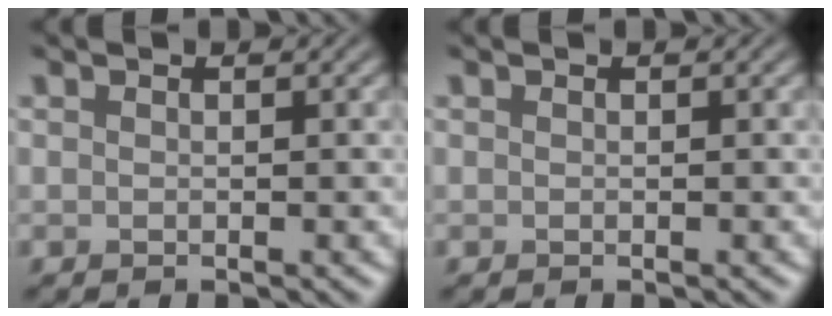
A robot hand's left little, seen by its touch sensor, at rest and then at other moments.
{"total": 0.0}